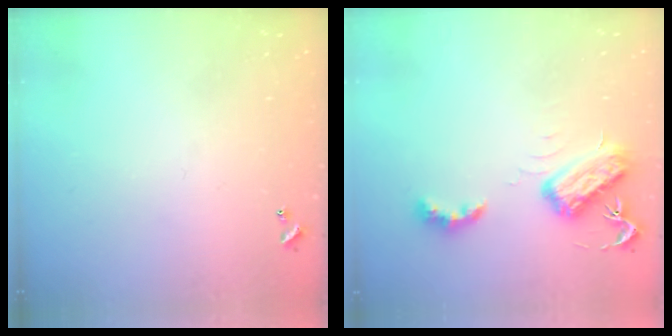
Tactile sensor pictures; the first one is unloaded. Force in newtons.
{"total": 6.1, "press": 6.0, "slide": 0.5}